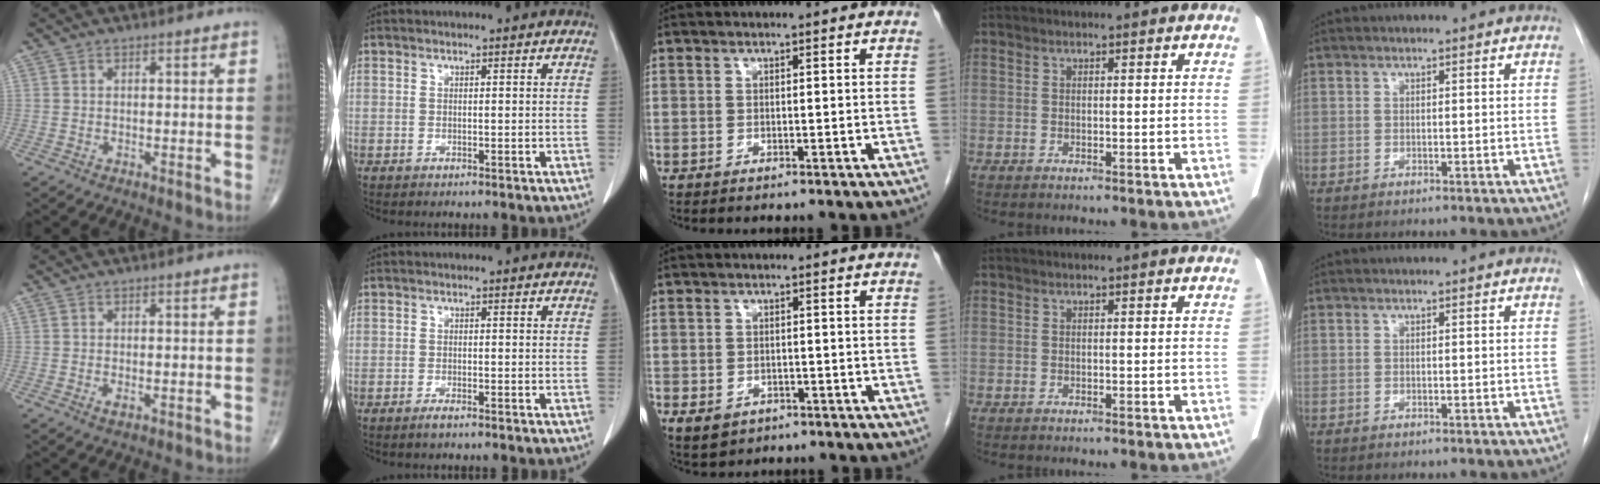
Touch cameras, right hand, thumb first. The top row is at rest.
{"thumb": {"total": 1.1, "force": [-0.3, 0.4, 0.9], "torque": [-0.013, -0.002, -0.006]}, "index": {"total": 1.1, "force": [-0.9, 0.1, 0.7], "torque": [-0.018, -0.002, -0.016]}, "middle": {"total": 4.1, "force": [-2.2, 3.1, 1.4], "torque": [-0.022, 0.000, -0.025]}}